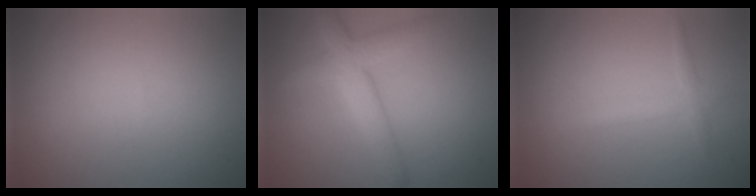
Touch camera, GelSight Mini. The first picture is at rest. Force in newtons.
{"total": 4.3, "press": 4.3, "slide": 0.3}
{"total": 1.5, "press": 1.5, "slide": 0.1}